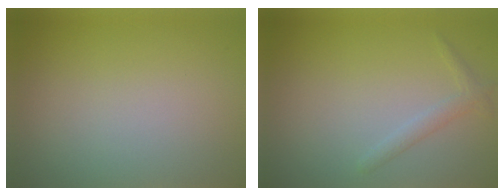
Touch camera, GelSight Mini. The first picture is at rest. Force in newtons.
{"total": 1.3, "press": 1.3, "slide": 0.1}